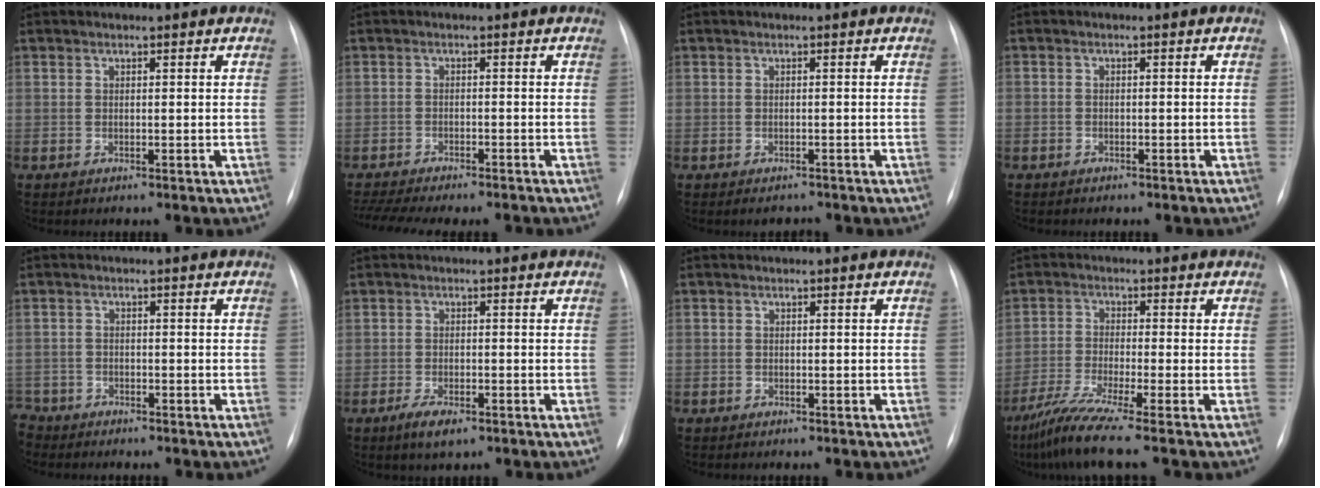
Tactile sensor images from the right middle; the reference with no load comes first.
{"total": 13.8, "force": [-12.1, 2.9, 6.0], "torque": [-0.120, -0.007, -0.164]}
{"total": 1.5, "force": [-1.4, 0.6, 0.4], "torque": [-0.005, -0.002, -0.014]}
{"total": 1.7, "force": [-1.3, 1.0, 0.5], "torque": [-0.009, 0.003, -0.014]}
{"total": 4.9, "force": [-4.2, 2.6, 0.0], "torque": [0.002, -0.002, -0.078]}
{"total": 3.7, "force": [-2.3, 1.3, 2.5], "torque": [-0.054, -0.004, -0.038]}
{"total": 1.5, "force": [-1.0, 1.1, 0.2], "torque": [-0.010, 0.003, -0.011]}
{"total": 7.6, "force": [-5.8, -1.2, 4.8], "torque": [-0.096, -0.033, -0.111]}